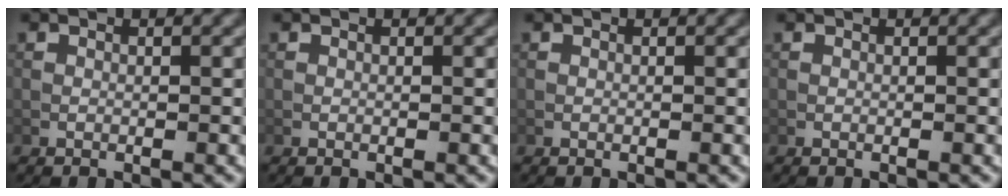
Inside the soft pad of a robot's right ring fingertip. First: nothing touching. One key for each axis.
{"total": 0.0}
{"total": 0.0}
{"total": 0.0}